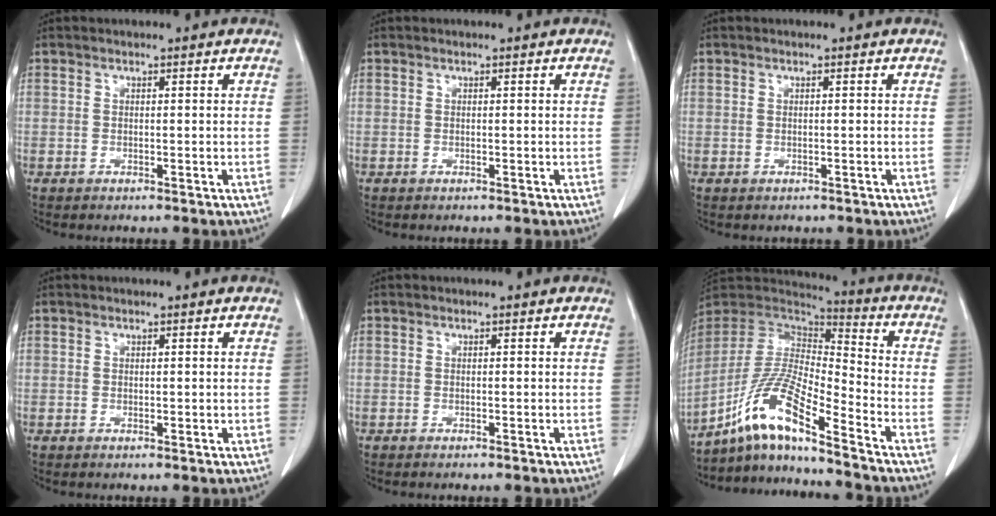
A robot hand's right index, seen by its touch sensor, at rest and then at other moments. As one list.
[{"total": 0.0}, {"total": 0.0}, {"total": 0.5, "force": [0.1, 0.4, 0.3], "torque": [-0.004, -0.001, 0.002]}, {"total": 0.5, "force": [-0.5, 0.0, 0.3], "torque": [-0.006, -0.001, -0.008]}, {"total": 13.6, "force": [-9.5, 0.5, 9.8], "torque": [-0.202, 0.001, -0.178]}]